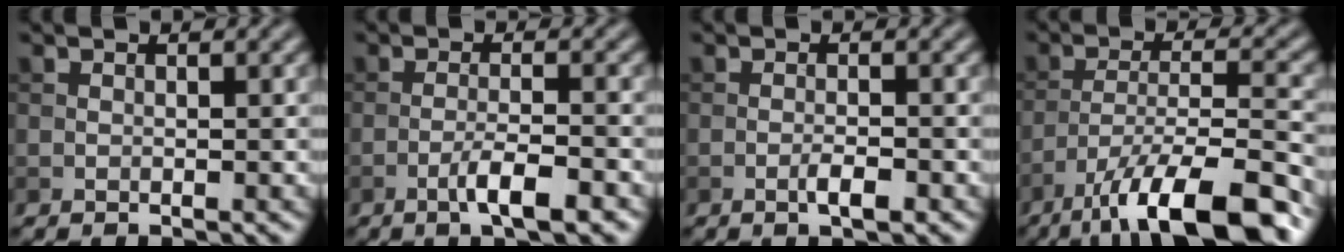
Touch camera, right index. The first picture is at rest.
{"total": 3.6, "force": [-1.9, 0.6, 3.0], "torque": [-0.054, 0.006, -0.038]}
{"total": 1.8, "force": [-0.9, 0.3, 1.5], "torque": [-0.026, 0.002, -0.017]}
{"total": 12.0, "force": [-8.2, 3.0, 8.2], "torque": [-0.143, 0.004, -0.139]}